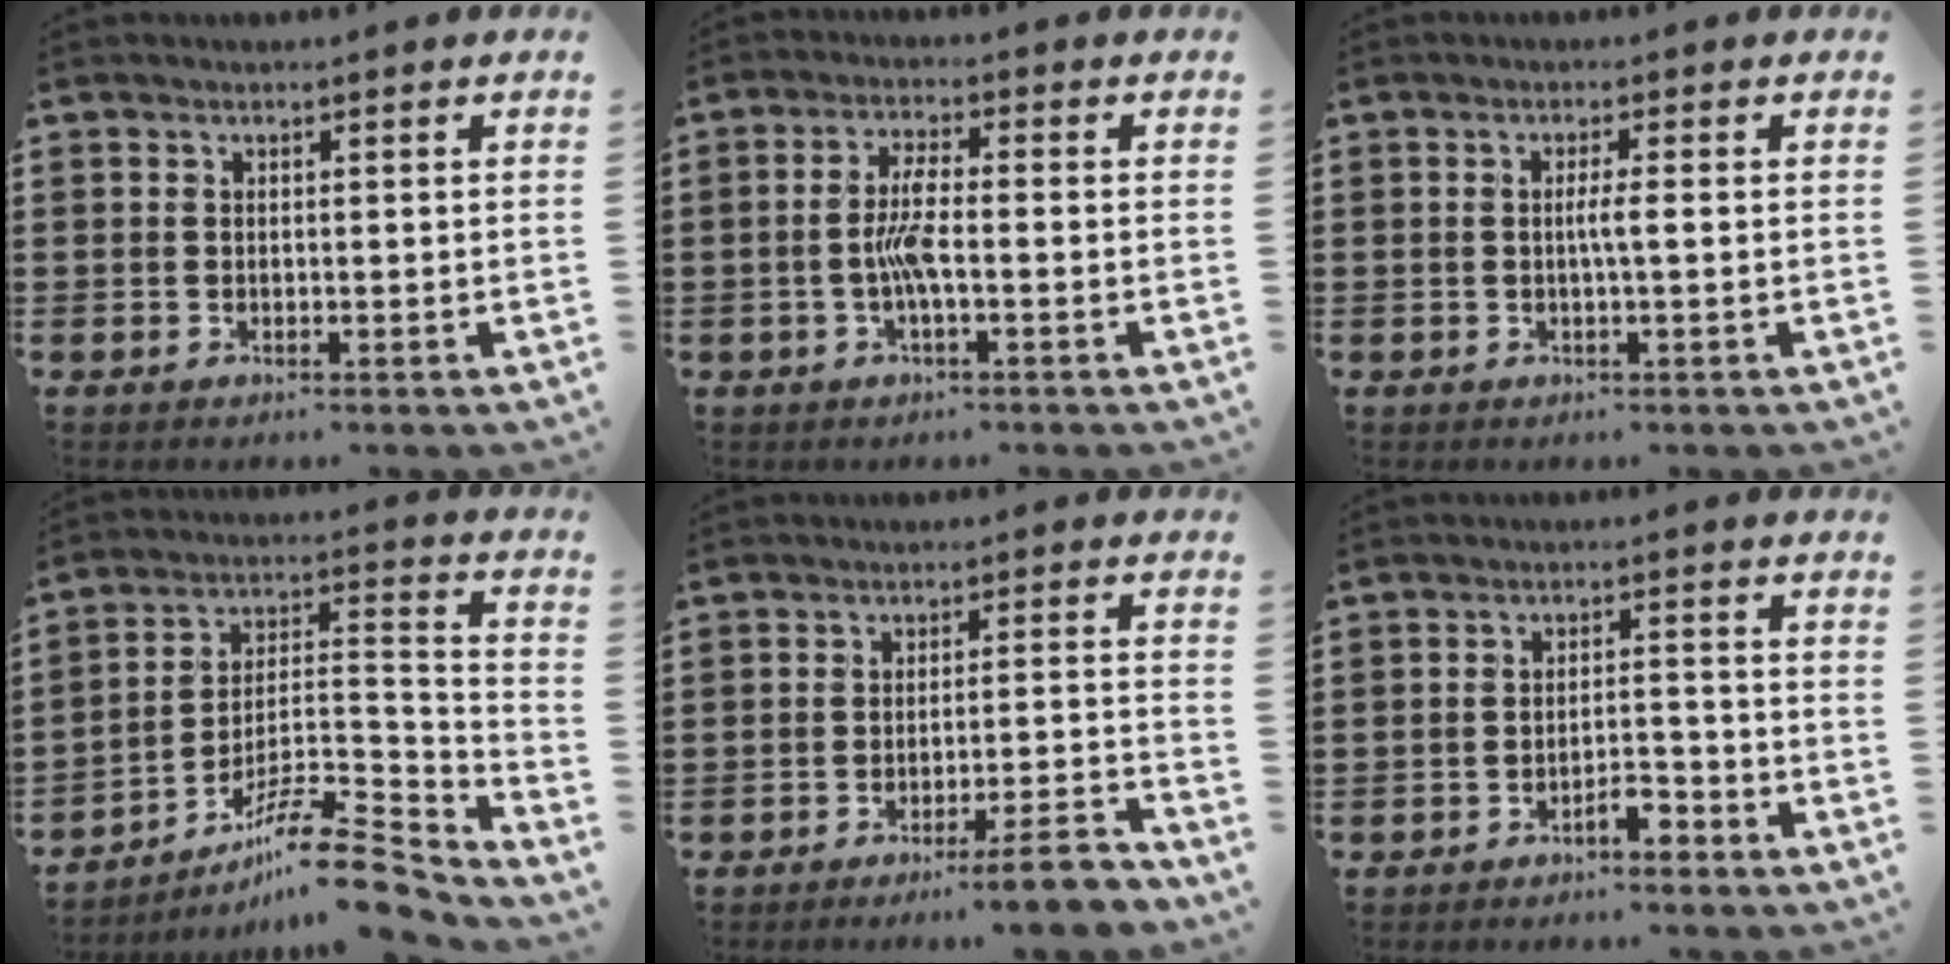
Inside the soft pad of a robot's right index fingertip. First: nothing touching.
{"total": 4.8, "force": [-1.1, 0.9, 4.6], "torque": [-0.105, -0.004, -0.030]}
{"total": 2.2, "force": [-0.2, -0.1, 2.2], "torque": [-0.039, -0.004, -0.007]}
{"total": 11.0, "force": [-9.0, 1.9, 6.1], "torque": [-0.095, 0.023, -0.174]}
{"total": 5.9, "force": [-4.8, -0.2, 3.5], "torque": [-0.054, -0.012, -0.089]}
{"total": 3.6, "force": [-2.8, 1.1, 1.9], "torque": [-0.033, 0.010, -0.054]}